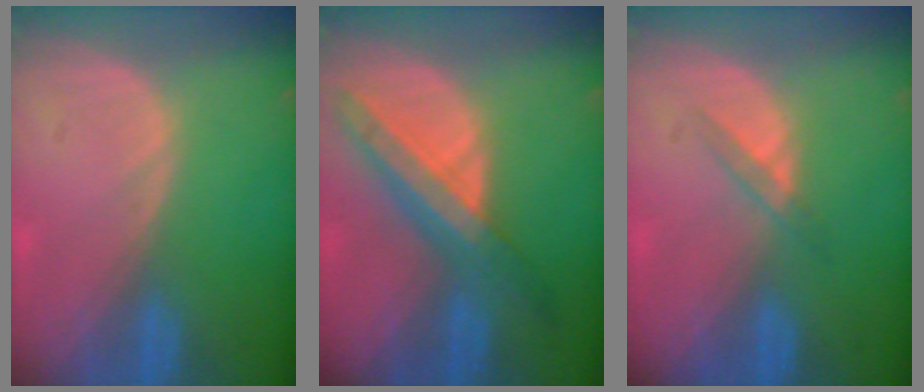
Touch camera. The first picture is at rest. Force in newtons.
{"total": 8.6, "press": 7.6, "slide": 4.1}
{"total": 2.3, "press": 2.0, "slide": 1.0}